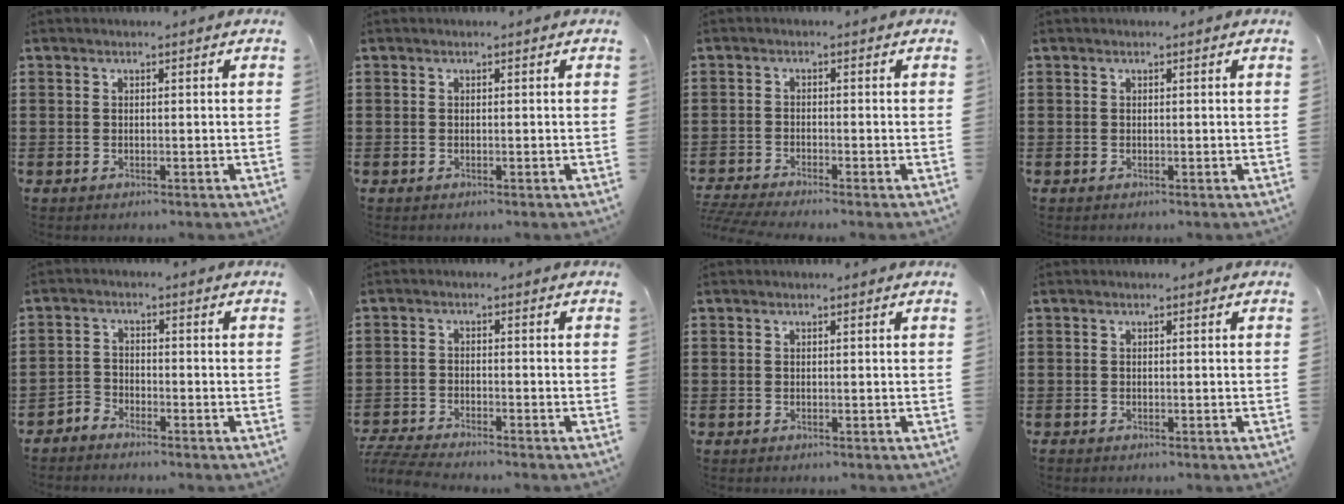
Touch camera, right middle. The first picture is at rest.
{"total": 0.0}
{"total": 2.4, "force": [-2.2, -0.3, 0.8], "torque": [-0.029, -0.008, -0.049]}
{"total": 0.0}
{"total": 2.7, "force": [-2.7, 0.5, -0.2], "torque": [-0.012, -0.003, -0.059]}
{"total": 4.2, "force": [-4.0, 0.0, 1.0], "torque": [-0.038, -0.012, -0.086]}
{"total": 0.0}
{"total": 0.0}